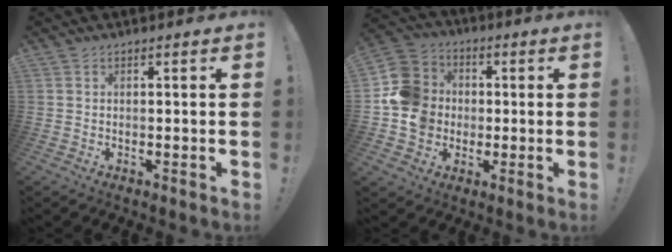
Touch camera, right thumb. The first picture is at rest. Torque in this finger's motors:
{"motor_torque": [1.85, 2.18, 0.93, -0.74, 0.08]}